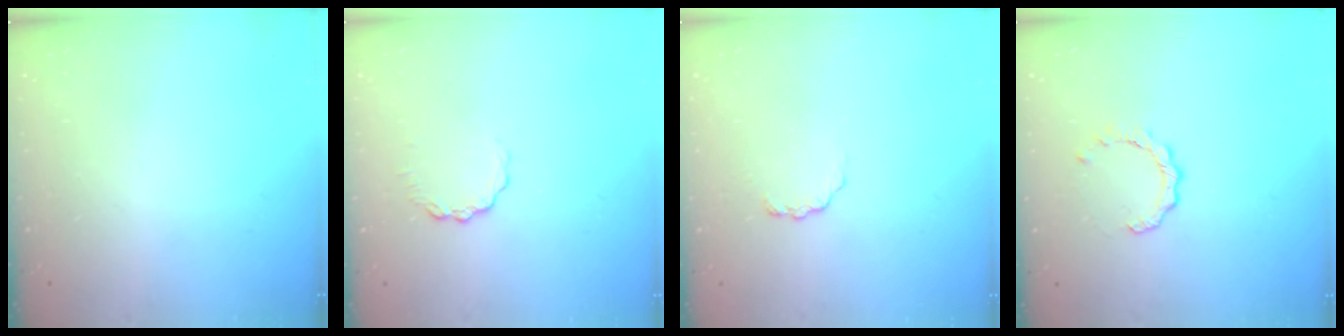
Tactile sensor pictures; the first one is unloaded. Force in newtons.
{"total": 3.5, "press": 3.5, "slide": 0.4}
{"total": 2.6, "press": 2.6, "slide": 0.3}
{"total": 2.5, "press": 2.5, "slide": 0.3}